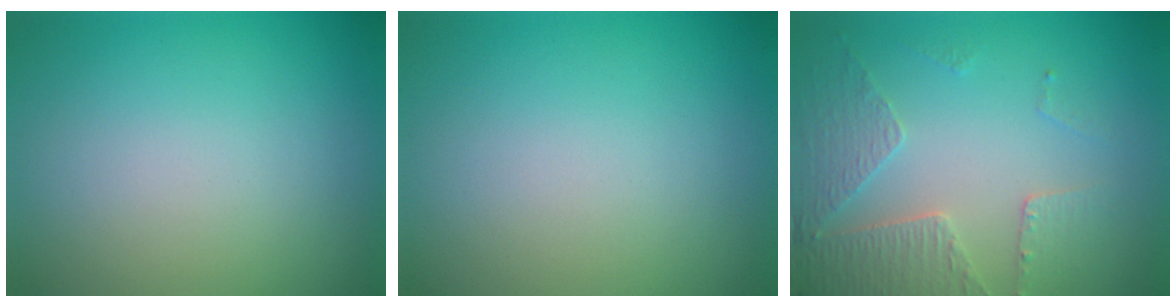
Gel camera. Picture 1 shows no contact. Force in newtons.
{"total": 0.0}
{"total": 4.4, "press": 3.3, "slide": 2.9}